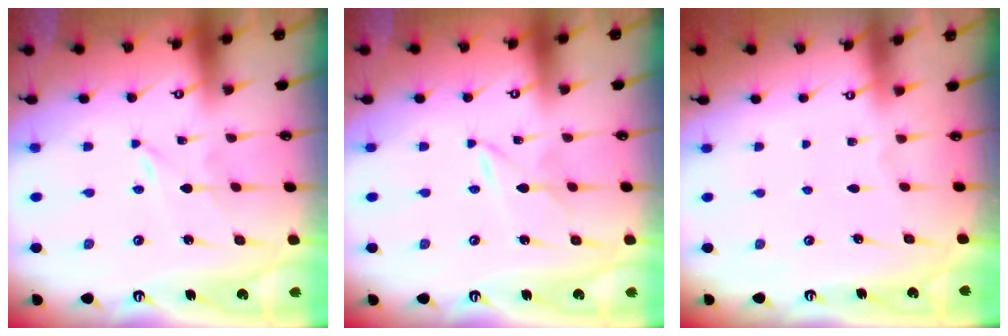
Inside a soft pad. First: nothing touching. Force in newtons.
{"total": 2.0, "press": 2.0, "slide": 0.3}
{"total": 0.0}